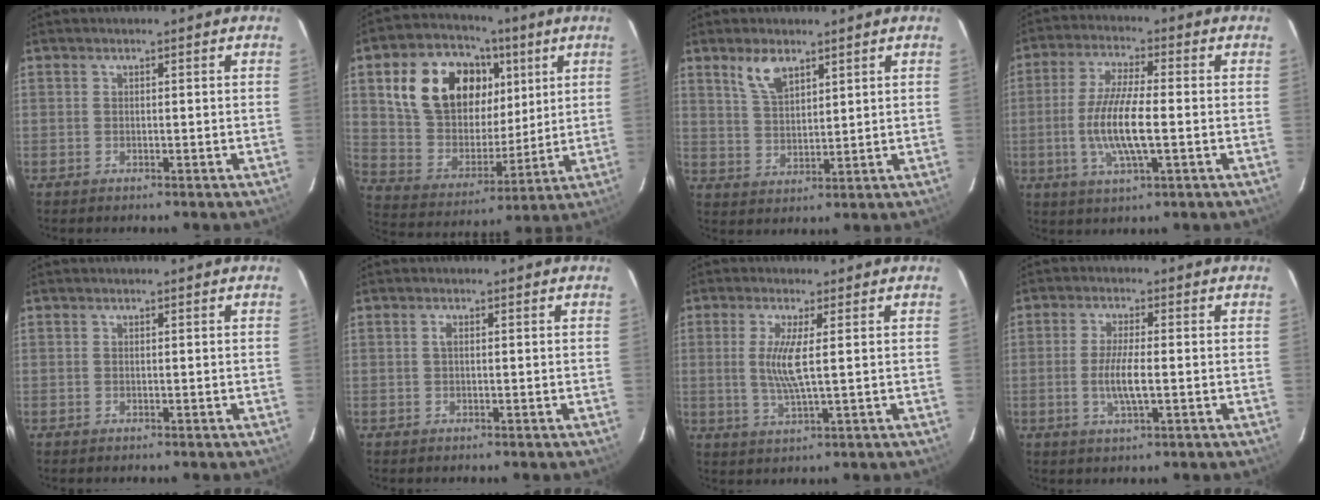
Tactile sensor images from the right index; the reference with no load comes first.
{"total": 20.9, "force": [8.2, 14.1, 13.1], "torque": [-0.266, 0.046, 0.163]}
{"total": 6.0, "force": [3.9, 2.6, 3.7], "torque": [-0.069, 0.005, 0.081]}
{"total": 10.5, "force": [-1.8, 2.2, 10.1], "torque": [-0.201, -0.007, -0.035]}
{"total": 0.0}
{"total": 0.8, "force": [0.1, 0.3, 0.8], "torque": [-0.016, 0.003, 0.000]}
{"total": 5.8, "force": [0.7, 0.2, 5.7], "torque": [-0.120, -0.010, 0.012]}
{"total": 5.5, "force": [-1.0, 0.9, 5.3], "torque": [-0.101, -0.008, -0.018]}